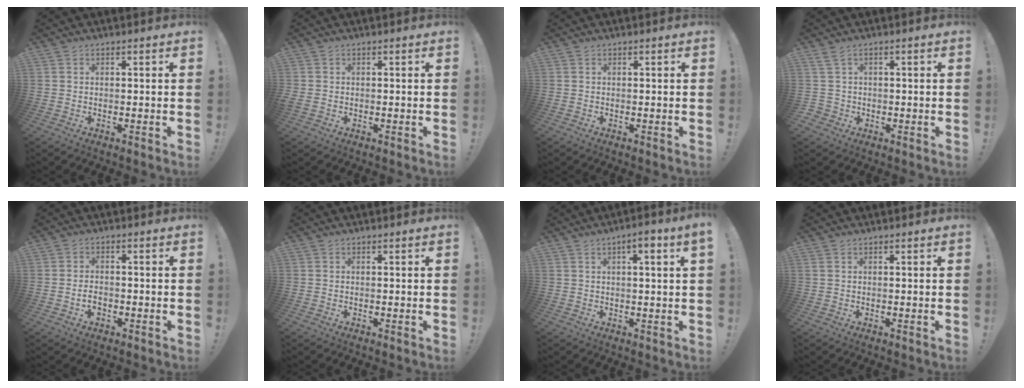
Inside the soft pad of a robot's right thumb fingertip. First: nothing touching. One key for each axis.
{"total": 0.7, "fx": -0.2, "fy": 0.6, "fz": 0.3, "tx": -0.010, "ty": 0.004, "tz": -0.002}
{"total": 0.0}
{"total": 2.7, "fx": 0.6, "fy": 2.5, "fz": 0.9, "tx": -0.023, "ty": 0.004, "tz": 0.015}
{"total": 3.2, "fx": -1.4, "fy": 2.0, "fz": 2.0, "tx": -0.031, "ty": 0.003, "tz": -0.027}
{"total": 0.0}
{"total": 4.2, "fx": 1.3, "fy": -0.2, "fz": 4.0, "tx": -0.063, "ty": -0.004, "tz": 0.016}
{"total": 0.7, "fx": 0.5, "fy": 0.2, "fz": 0.5, "tx": -0.015, "ty": 0.003, "tz": 0.010}